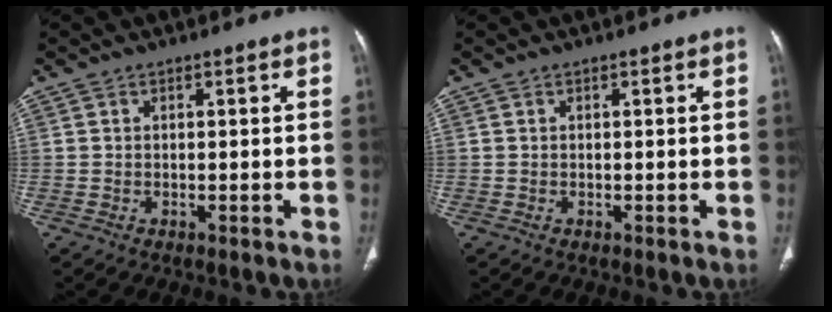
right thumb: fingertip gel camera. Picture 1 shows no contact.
{"total": 0.0}